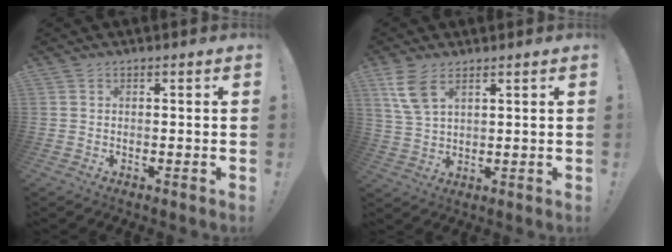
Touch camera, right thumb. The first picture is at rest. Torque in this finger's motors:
{"motor_torque": [0.55, 0.96, 0.13, 0.06, 0.07]}